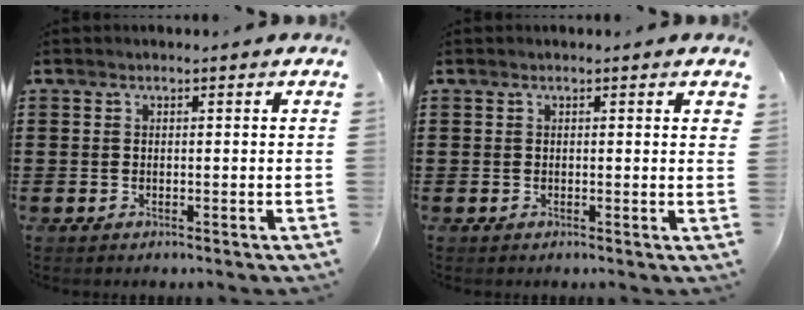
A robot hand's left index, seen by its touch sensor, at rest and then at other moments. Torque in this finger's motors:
{"motor_torque": [0.12, -0.11, 0.14, 0.02]}